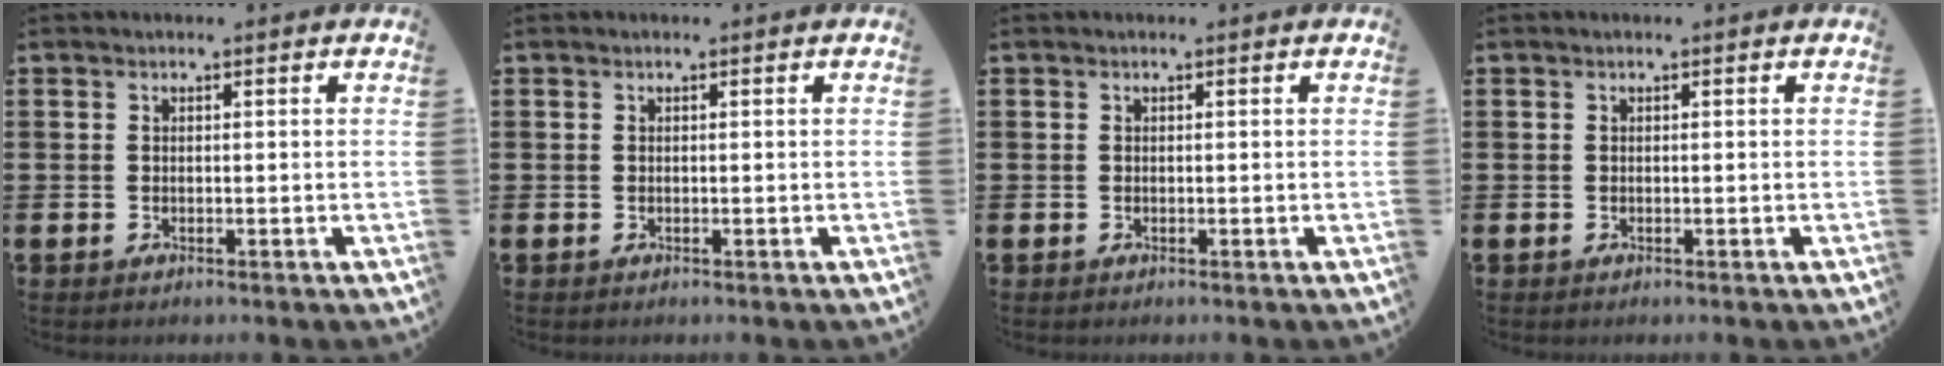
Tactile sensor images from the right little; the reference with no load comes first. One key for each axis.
{"total": 0.0}
{"total": 0.0}
{"total": 0.0}